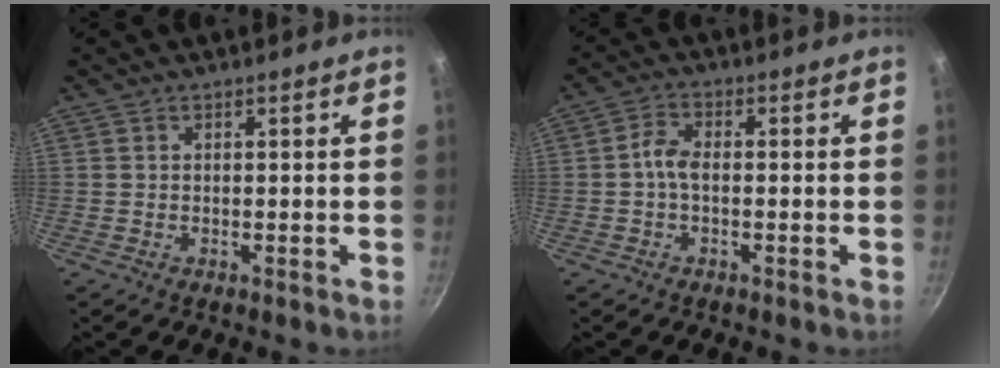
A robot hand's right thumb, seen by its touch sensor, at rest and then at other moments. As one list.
[{"total": 3.5, "force": [-0.7, 2.0, 2.8], "torque": [-0.055, 0.018, -0.020]}]